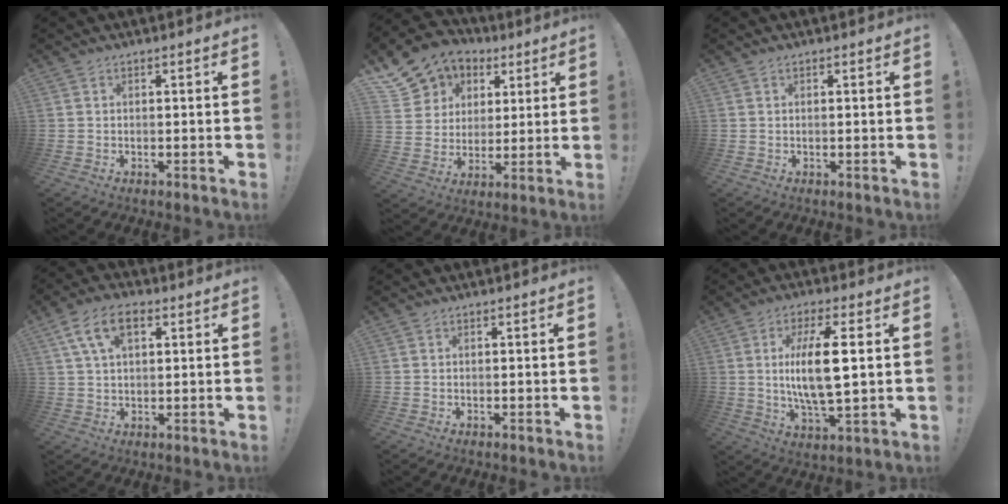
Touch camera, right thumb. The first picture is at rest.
{"total": 10.9, "force": [5.1, 9.3, 2.5], "torque": [-0.032, -0.037, 0.108]}
{"total": 0.0}
{"total": 9.8, "force": [3.9, 5.3, 7.3], "torque": [-0.134, 0.006, 0.072]}
{"total": 0.0}
{"total": 13.7, "force": [1.4, 3.8, 13.0], "torque": [-0.263, -0.014, 0.010]}